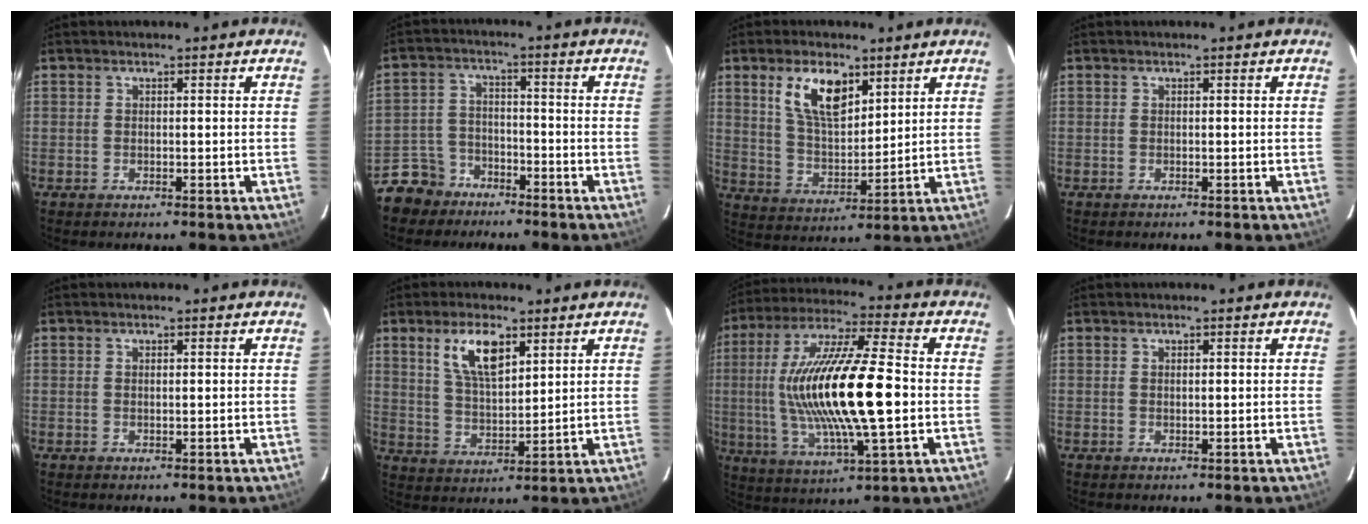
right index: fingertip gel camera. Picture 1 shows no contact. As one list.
[{"total": 7.5, "force": [-5.6, 5.0, 0.8], "torque": [-0.039, 0.020, -0.101]}, {"total": 10.8, "force": [5.7, 5.0, 7.7], "torque": [-0.142, 0.009, 0.115]}, {"total": 0.0}, {"total": 0.6, "force": [0.2, 0.2, 0.5], "torque": [-0.010, 0.002, 0.005]}, {"total": 9.2, "force": [4.8, 3.7, 7.0], "torque": [-0.129, 0.007, 0.097]}, {"total": 22.1, "force": [-0.7, 4.7, 21.6], "torque": [-0.410, -0.002, -0.008]}, {"total": 0.8, "force": [0.3, 0.4, 0.6], "torque": [-0.010, 0.002, 0.005]}]